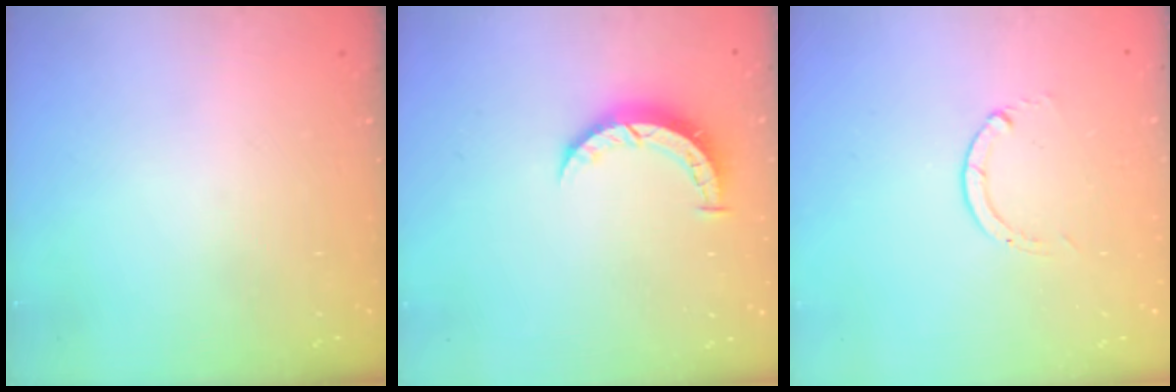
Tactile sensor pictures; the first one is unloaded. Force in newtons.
{"total": 5.1, "press": 5.1, "slide": 0.5}
{"total": 0.0}